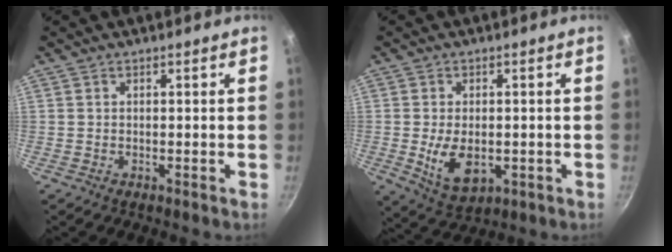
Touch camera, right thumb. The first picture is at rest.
{"total": 8.5, "force": [-1.3, 5.1, 6.7], "torque": [-0.108, -0.009, -0.008]}